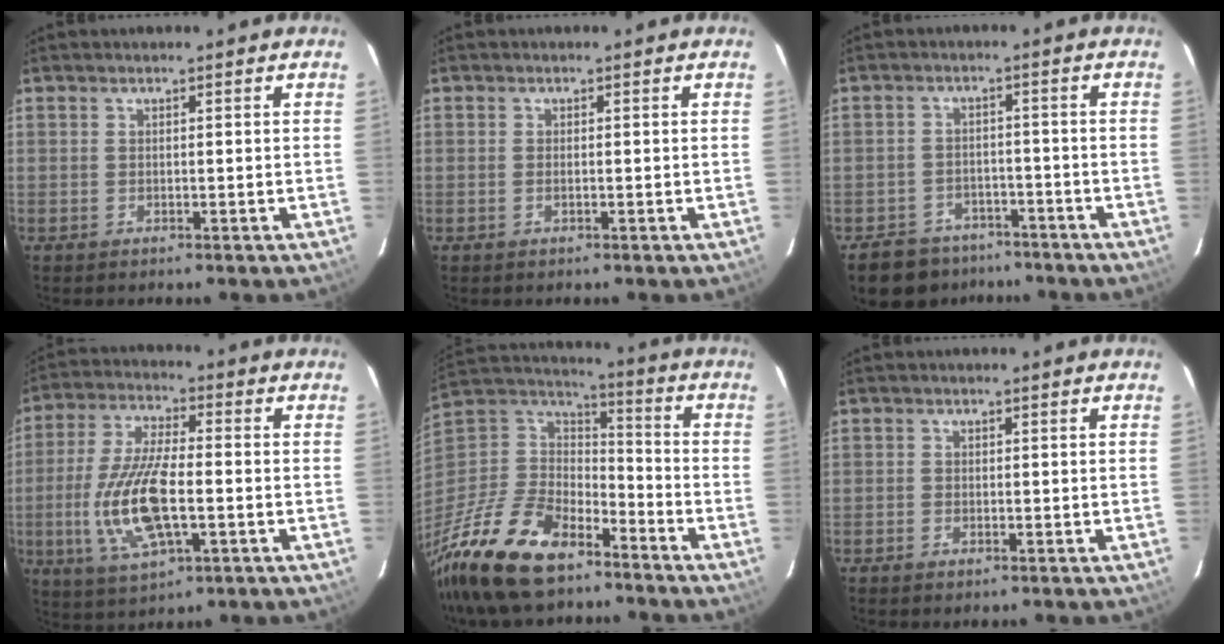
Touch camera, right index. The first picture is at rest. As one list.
[{"total": 0.8, "force": [-0.2, 0.1, 0.8], "torque": [-0.016, 0.002, -0.005]}, {"total": 10.7, "force": [-8.0, 6.6, 2.9], "torque": [-0.084, 0.014, -0.107]}, {"total": 14.9, "force": [-3.2, 5.3, 13.6], "torque": [-0.285, -0.007, -0.058]}, {"total": 23.6, "force": [-16.8, 10.6, 12.6], "torque": [-0.284, -0.014, -0.294]}, {"total": 1.1, "force": [-0.8, 0.6, 0.5], "torque": [-0.011, -0.003, -0.016]}]